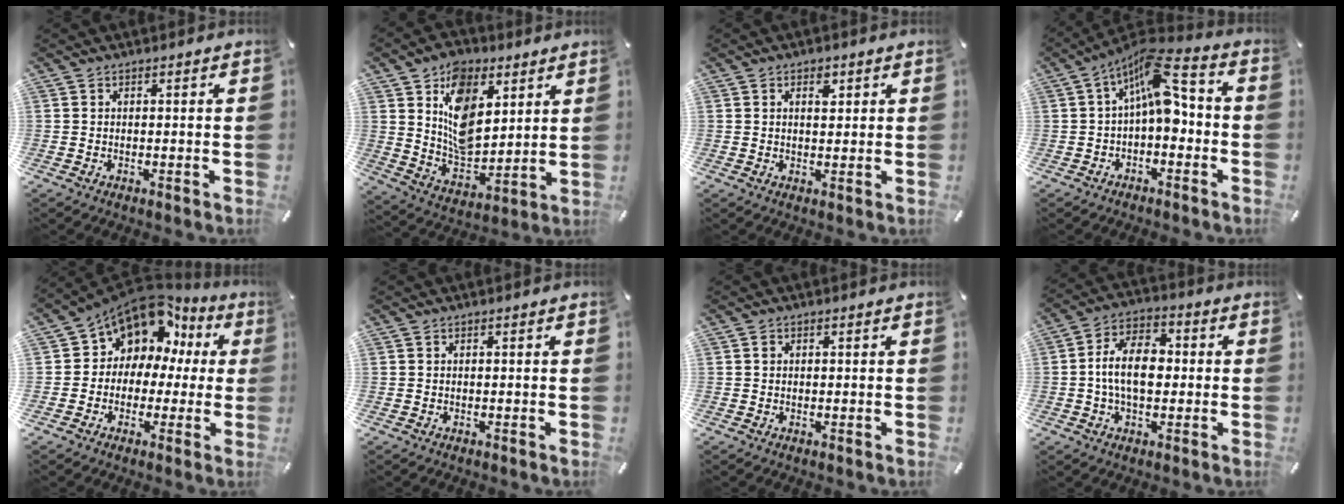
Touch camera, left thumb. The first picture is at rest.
{"total": 13.3, "force": [6.0, 9.2, 7.5], "torque": [-0.129, -0.023, 0.118]}
{"total": 3.0, "force": [1.2, 1.9, 2.0], "torque": [-0.011, -0.007, 0.013]}
{"total": 12.0, "force": [2.9, 6.0, 10.0], "torque": [-0.176, -0.019, 0.049]}
{"total": 10.8, "force": [6.3, 8.0, 3.5], "torque": [-0.084, -0.047, 0.121]}
{"total": 0.0}
{"total": 0.6, "force": [0.1, 0.5, 0.2], "torque": [0.006, -0.001, -0.001]}
{"total": 11.2, "force": [-0.7, 6.9, 8.7], "torque": [-0.163, 0.009, -0.016]}